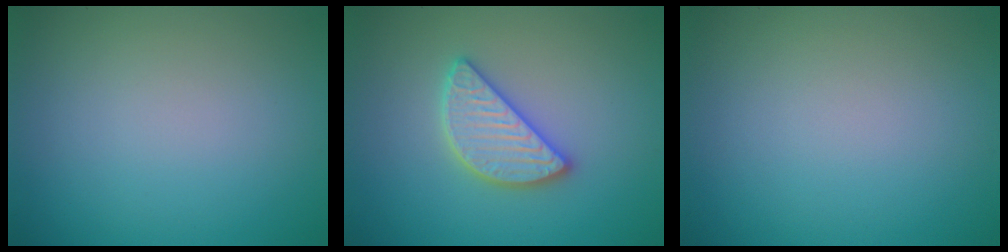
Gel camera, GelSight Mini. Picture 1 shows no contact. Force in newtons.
{"total": 4.2, "press": 4.2, "slide": 0.3}
{"total": 0.0}